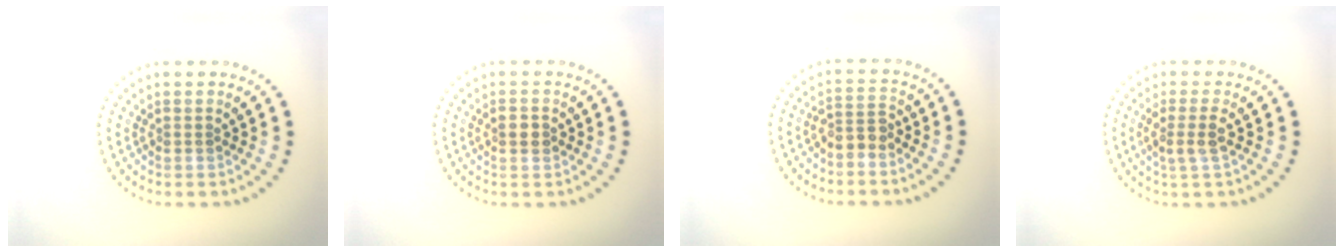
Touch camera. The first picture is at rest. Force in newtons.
{"total": 1.2, "press": 1.1, "slide": 0.1}
{"total": 2.0, "press": 1.7, "slide": 1.1}
{"total": 2.1, "press": 1.8, "slide": 1.1}